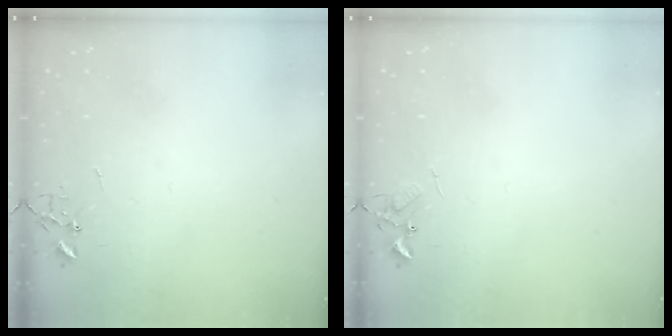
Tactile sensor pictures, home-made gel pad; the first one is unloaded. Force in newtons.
{"total": 5.9, "press": 5.9, "slide": 0.3}